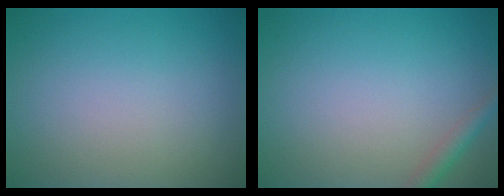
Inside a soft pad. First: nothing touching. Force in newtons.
{"total": 1.6, "press": 1.6, "slide": 0.1}